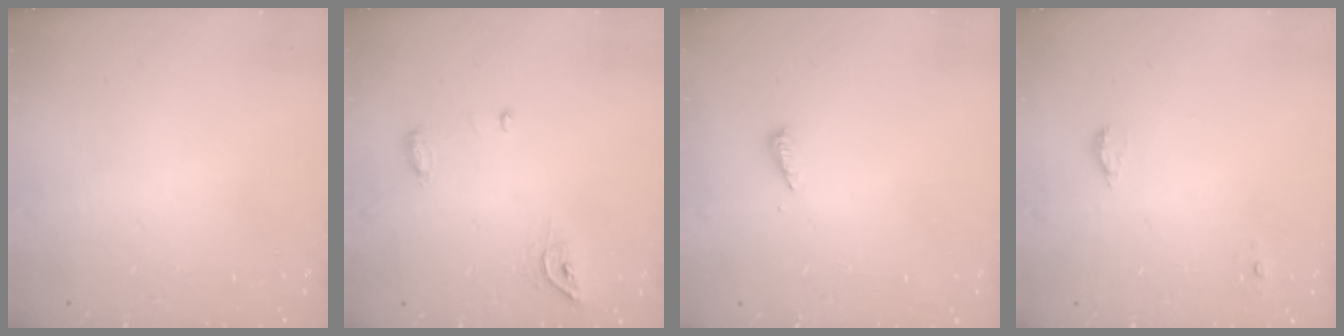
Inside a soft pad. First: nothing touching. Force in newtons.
{"total": 8.5, "press": 7.0, "slide": 4.8}
{"total": 3.6, "press": 3.6, "slide": 0.3}
{"total": 5.3, "press": 5.0, "slide": 1.7}